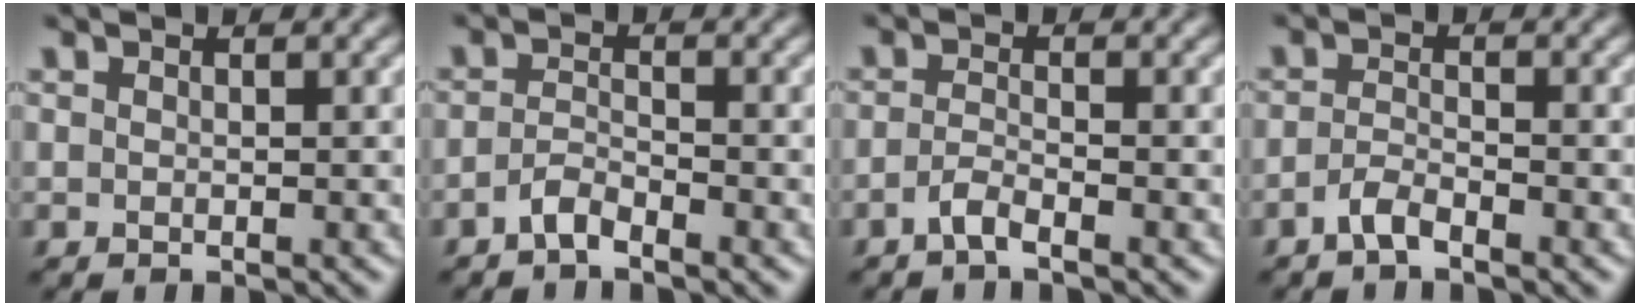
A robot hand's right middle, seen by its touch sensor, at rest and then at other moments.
{"total": 1.8, "force": [-1.3, 0.4, 1.0], "torque": [-0.024, 0.005, -0.031]}
{"total": 1.7, "force": [-1.1, 0.3, 1.2], "torque": [-0.025, 0.002, -0.028]}
{"total": 1.8, "force": [-1.3, 0.5, 1.2], "torque": [-0.026, 0.004, -0.031]}